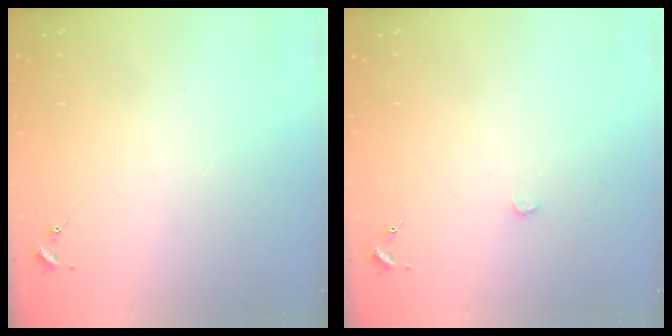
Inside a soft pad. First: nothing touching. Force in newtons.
{"total": 0.8, "press": 0.8, "slide": 0.1}